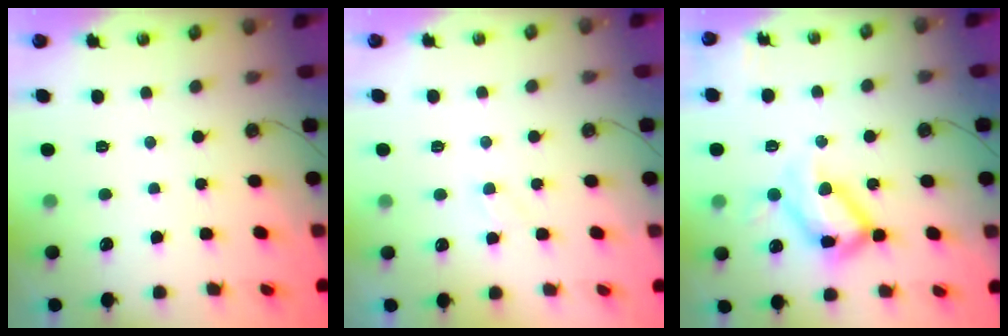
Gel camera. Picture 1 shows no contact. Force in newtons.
{"total": 2.9, "press": 2.8, "slide": 0.4}
{"total": 17.9, "press": 17.8, "slide": 1.9}